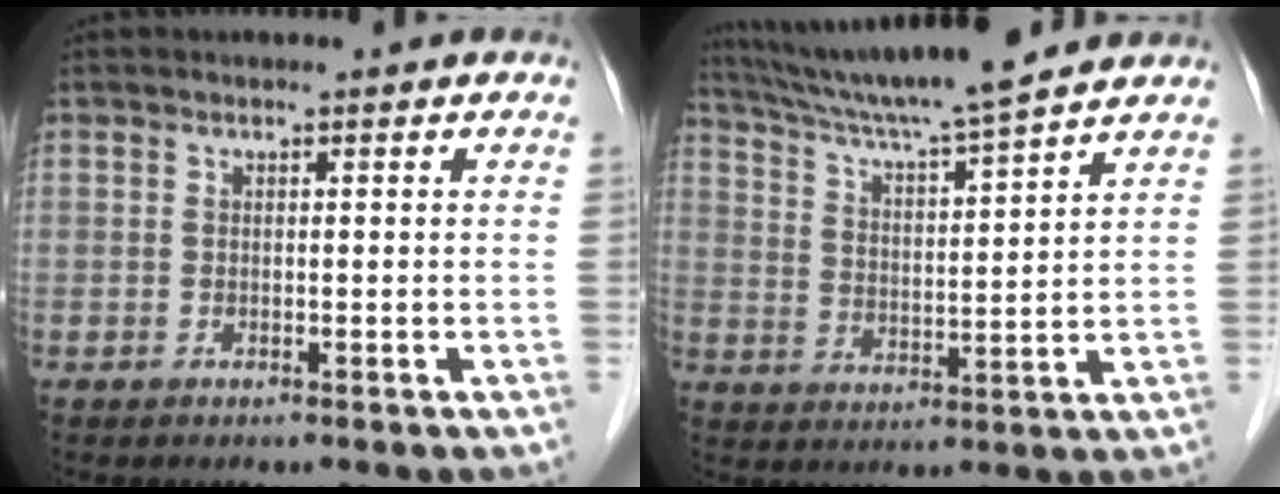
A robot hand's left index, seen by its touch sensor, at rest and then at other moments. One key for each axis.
{"total": 14.7, "fx": 13.0, "fy": -0.8, "fz": 6.7, "tx": -0.125, "ty": 0.019, "tz": 0.210}